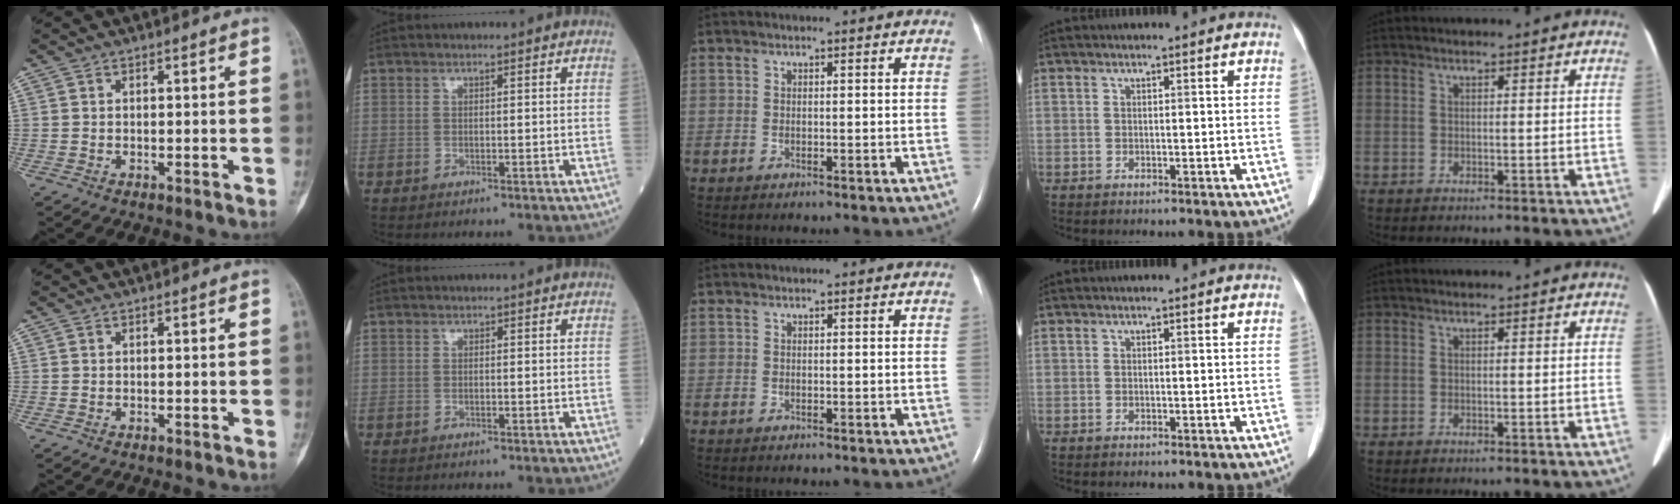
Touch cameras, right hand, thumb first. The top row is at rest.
{}